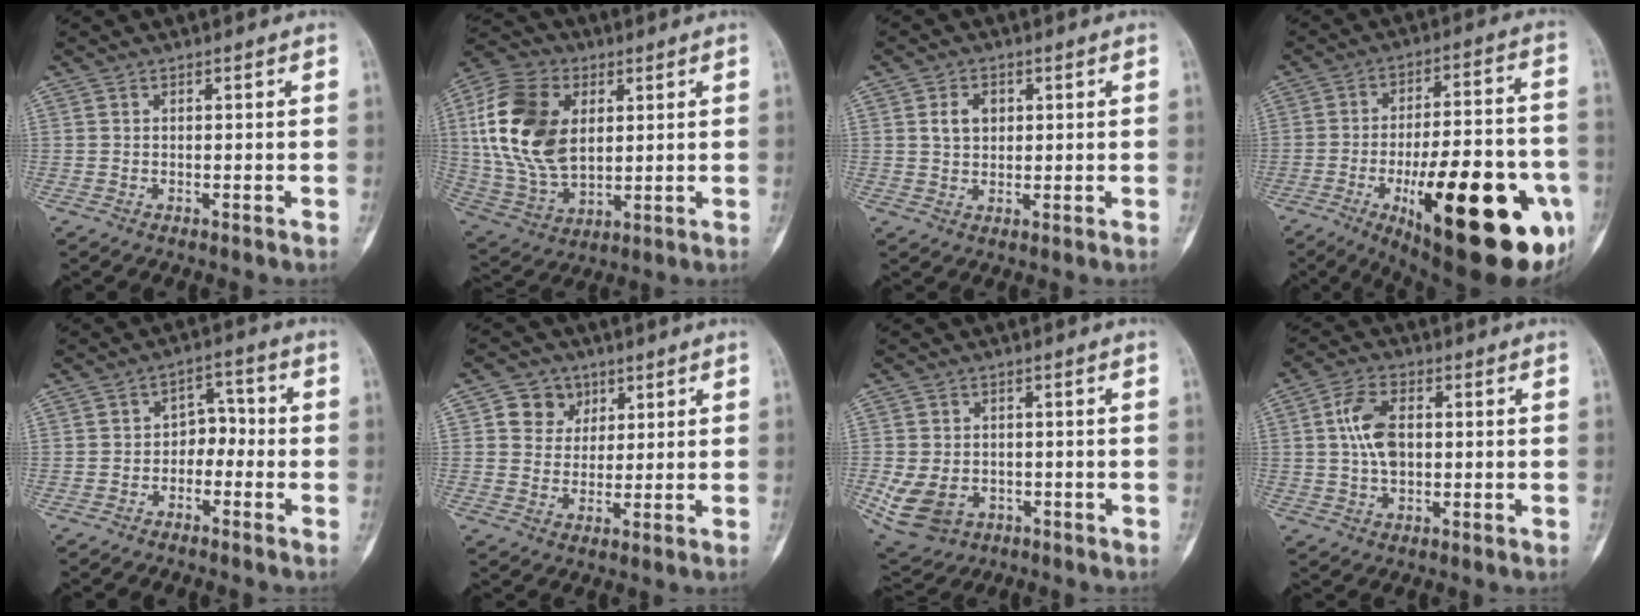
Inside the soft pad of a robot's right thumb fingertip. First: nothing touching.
{"total": 19.9, "force": [4.1, 12.8, 14.6], "torque": [-0.285, -0.007, 0.081]}
{"total": 4.2, "force": [1.2, 3.2, 2.5], "torque": [-0.029, -0.001, 0.022]}
{"total": 31.4, "force": [-10.9, 10.5, 27.5], "torque": [-0.339, 0.019, -0.142]}
{"total": 5.1, "force": [-1.5, 3.8, 3.1], "torque": [-0.022, 0.034, -0.037]}
{"total": 6.5, "force": [2.7, 5.7, 1.6], "torque": [0.004, -0.005, 0.044]}
{"total": 9.9, "force": [-2.5, 7.8, 5.5], "torque": [-0.113, 0.008, -0.025]}
{"total": 7.9, "force": [1.1, 4.8, 6.2], "torque": [-0.113, 0.010, 0.019]}